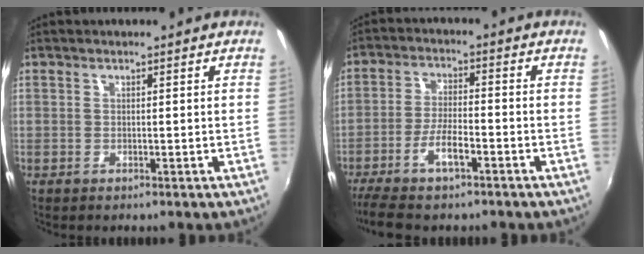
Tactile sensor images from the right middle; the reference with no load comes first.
{"total": 8.9, "force": [-6.2, 1.7, 6.1], "torque": [-0.138, -0.009, -0.115]}